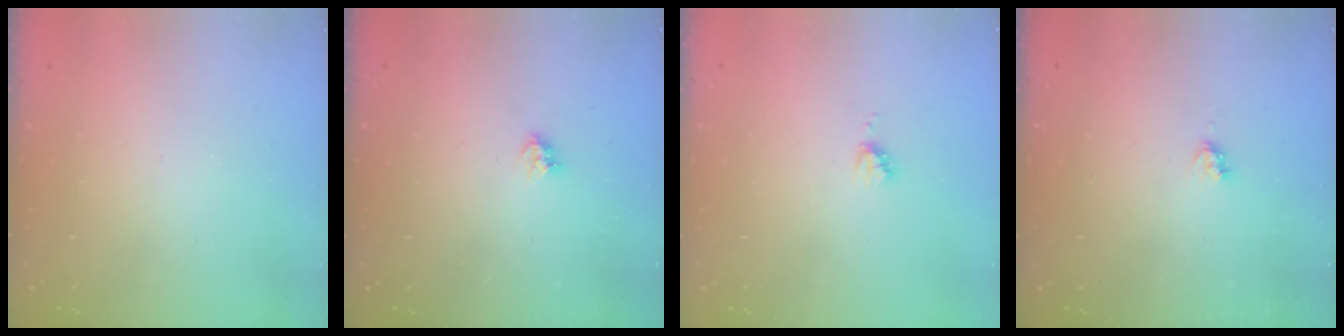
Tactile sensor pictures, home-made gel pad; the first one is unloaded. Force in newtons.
{"total": 3.5, "press": 3.4, "slide": 0.5}
{"total": 3.7, "press": 3.7, "slide": 0.4}
{"total": 2.6, "press": 2.6, "slide": 0.4}